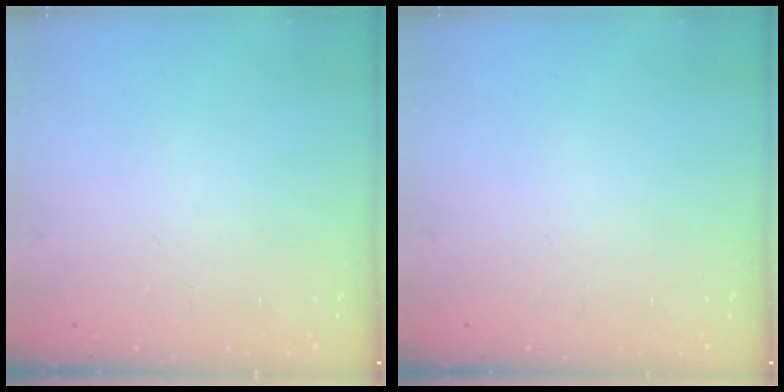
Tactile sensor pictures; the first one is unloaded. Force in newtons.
{"total": 0.0}